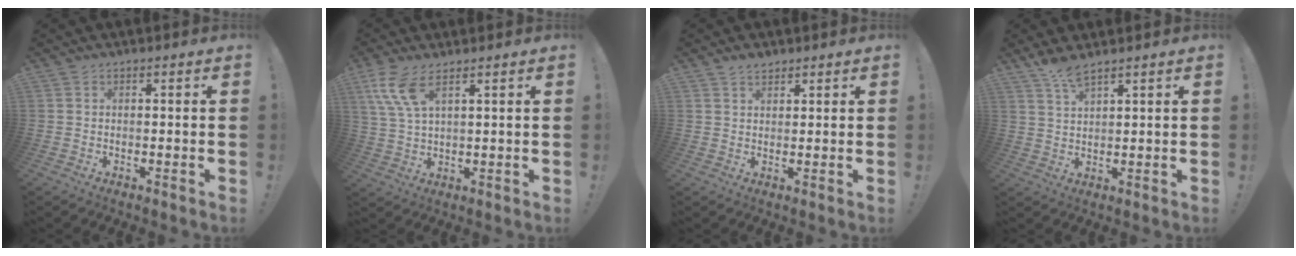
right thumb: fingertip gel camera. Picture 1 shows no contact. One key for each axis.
{"total": 8.8, "fx": 4.9, "fy": 2.8, "fz": 6.7, "tx": -0.143, "ty": -0.016, "tz": 0.095}
{"total": 2.6, "fx": 2.1, "fy": 1.4, "fz": 0.8, "tx": -0.008, "ty": -0.013, "tz": 0.038}
{"total": 4.9, "fx": 3.9, "fy": 0.7, "fz": 2.9, "tx": -0.058, "ty": -0.022, "tz": 0.068}